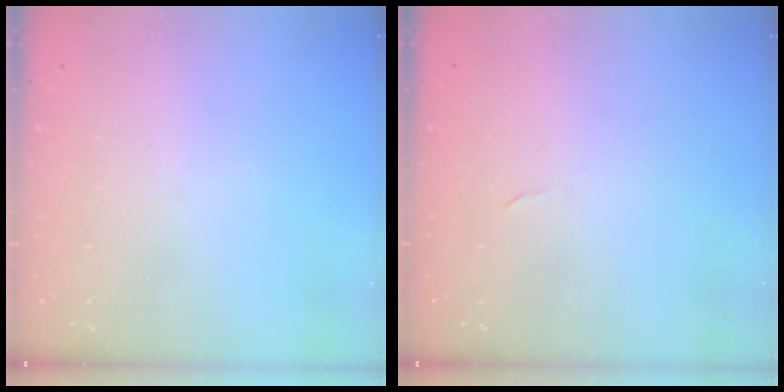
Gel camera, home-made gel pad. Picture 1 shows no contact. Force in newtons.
{"total": 2.3, "press": 2.3, "slide": 0.4}